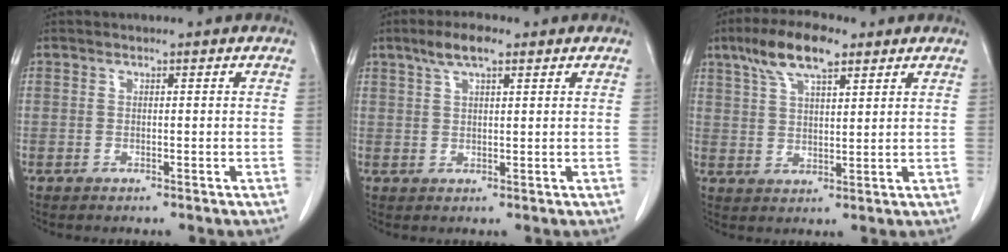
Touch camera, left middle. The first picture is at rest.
{"total": 4.6, "force": [3.0, 1.1, 3.4], "torque": [-0.071, 0.011, 0.055]}
{"total": 9.1, "force": [5.8, 2.6, 6.5], "torque": [-0.128, 0.018, 0.106]}